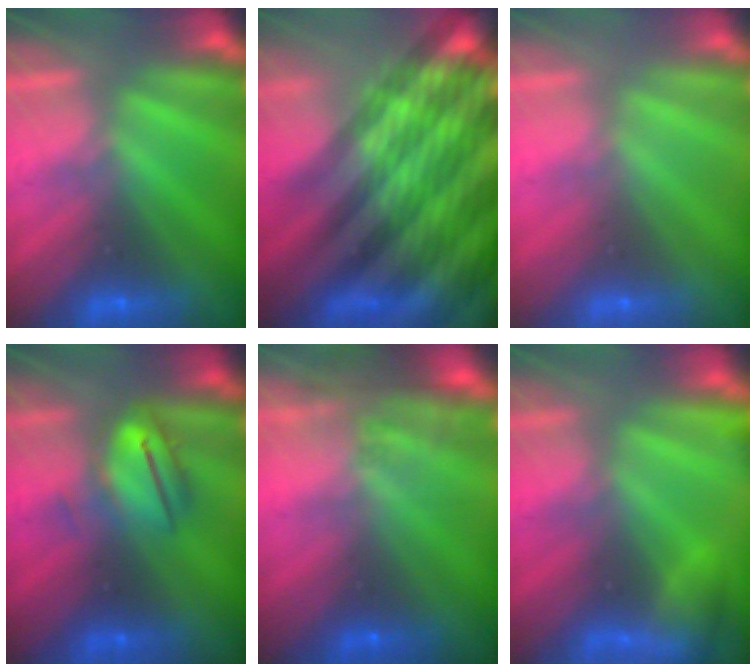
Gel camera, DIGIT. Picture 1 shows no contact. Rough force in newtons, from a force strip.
{"total": 7.0}
{"total": 3.1}
{"total": 3.5}
{"total": 8.6}
{"total": 4.9}